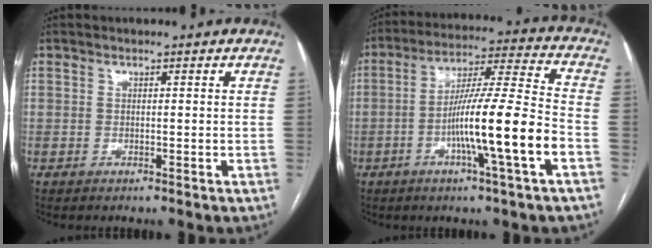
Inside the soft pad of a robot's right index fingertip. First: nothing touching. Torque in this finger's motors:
{"motor_torque": [1.82, -0.32, 0.93, 0.20]}